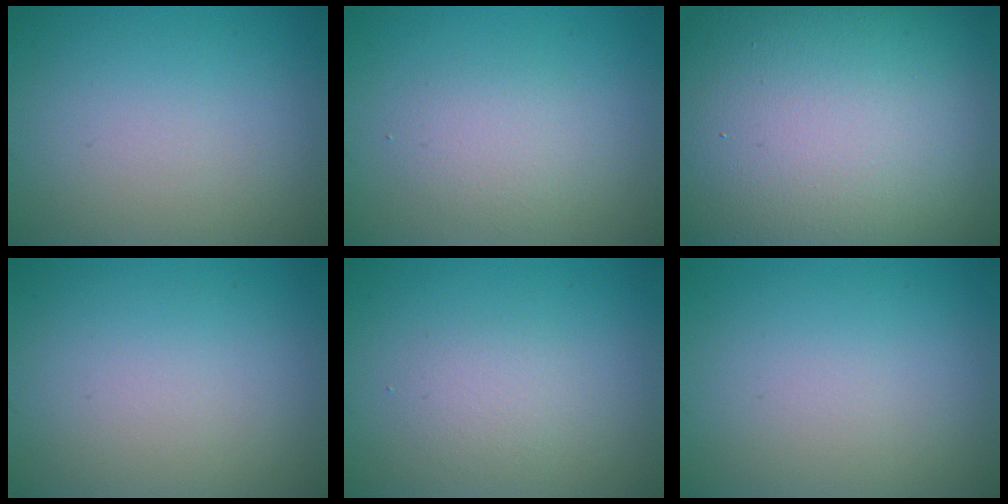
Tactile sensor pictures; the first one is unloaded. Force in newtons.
{"total": 2.1, "press": 2.1, "slide": 0.1}
{"total": 23.8, "press": 23.8, "slide": 1.2}
{"total": 0.0}
{"total": 1.6, "press": 1.6, "slide": 0.2}
{"total": 0.0}